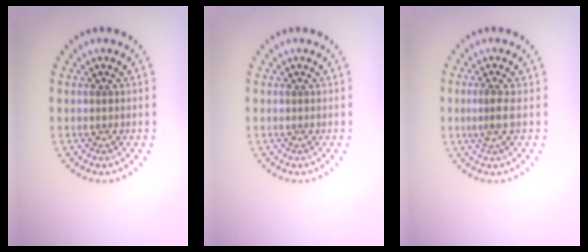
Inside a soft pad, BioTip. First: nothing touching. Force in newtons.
{"total": 0.0}
{"total": 1.9, "press": 1.4, "slide": 1.2}